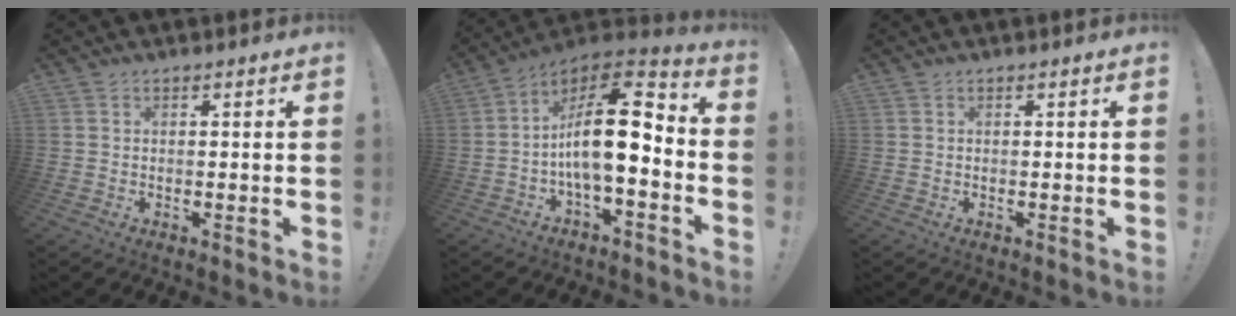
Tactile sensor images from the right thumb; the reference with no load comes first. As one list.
[{"total": 17.1, "force": [-1.6, 6.9, 15.5], "torque": [-0.263, 0.015, -0.023]}, {"total": 0.0}]